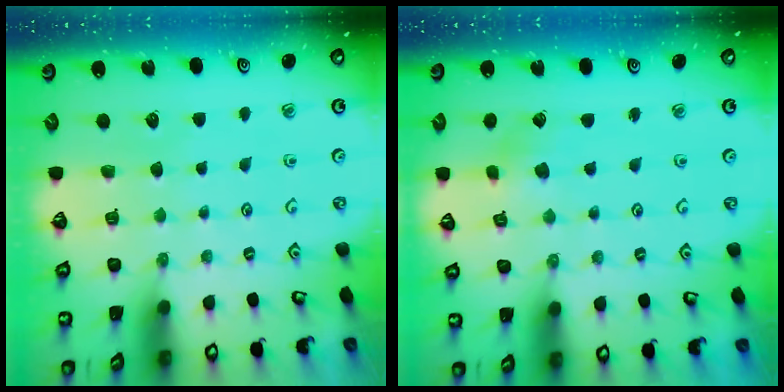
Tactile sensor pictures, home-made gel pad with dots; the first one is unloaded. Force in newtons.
{"total": 2.6, "press": 2.6, "slide": 0.4}